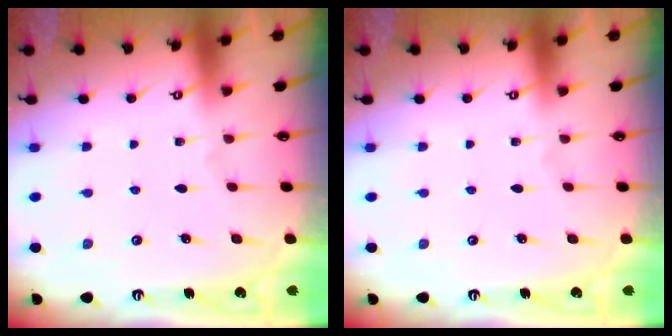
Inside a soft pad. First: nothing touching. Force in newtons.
{"total": 0.0}